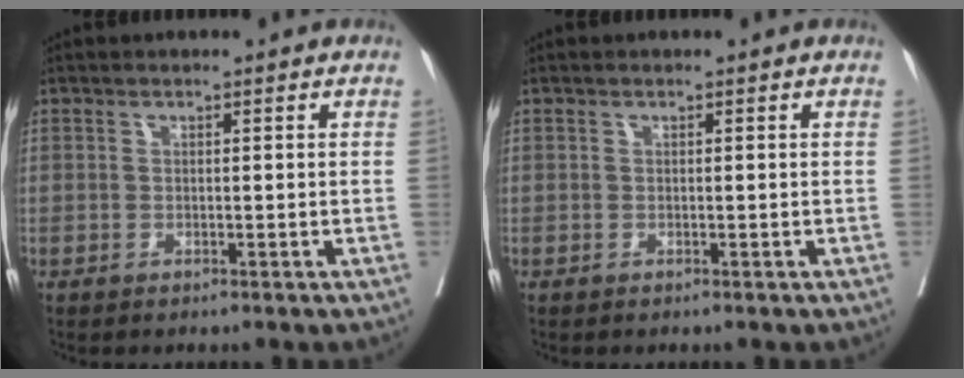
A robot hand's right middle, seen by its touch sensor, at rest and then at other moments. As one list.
[{"total": 0.0}]